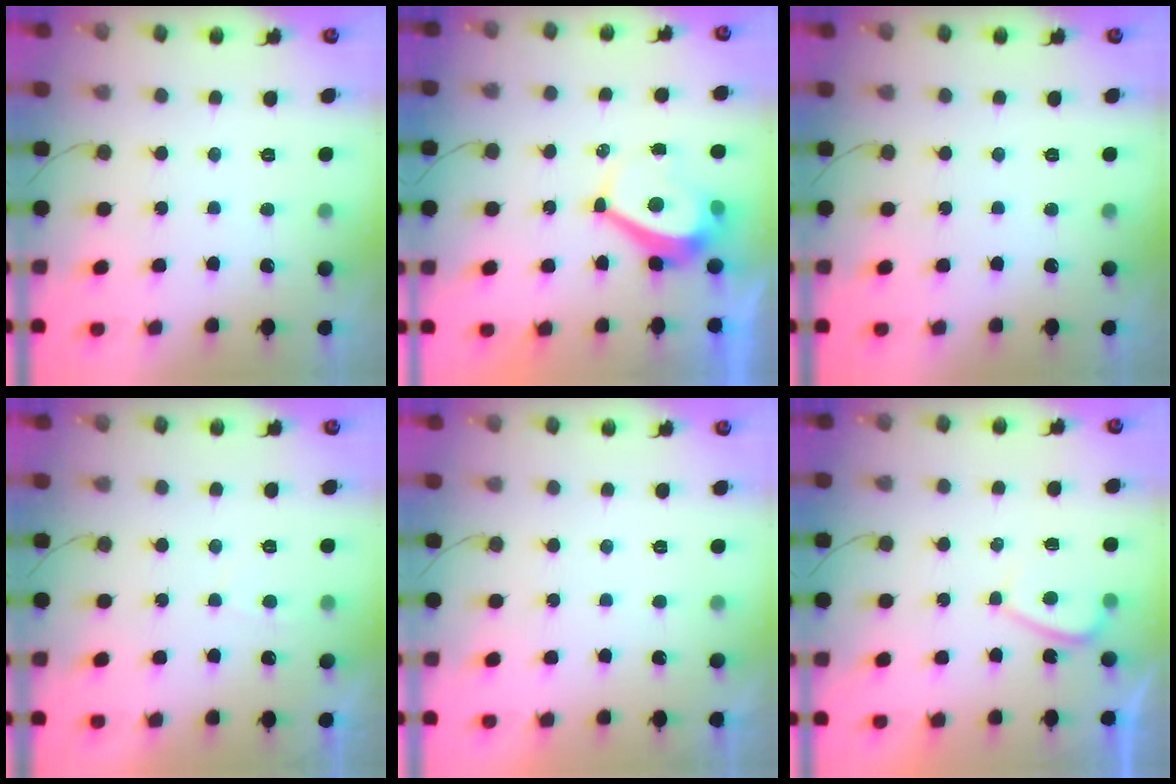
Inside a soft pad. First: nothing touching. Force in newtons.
{"total": 4.0, "press": 3.9, "slide": 0.3}
{"total": 0.0}
{"total": 1.3, "press": 1.2, "slide": 0.5}
{"total": 2.1, "press": 2.1, "slide": 0.4}
{"total": 1.9, "press": 1.8, "slide": 0.7}